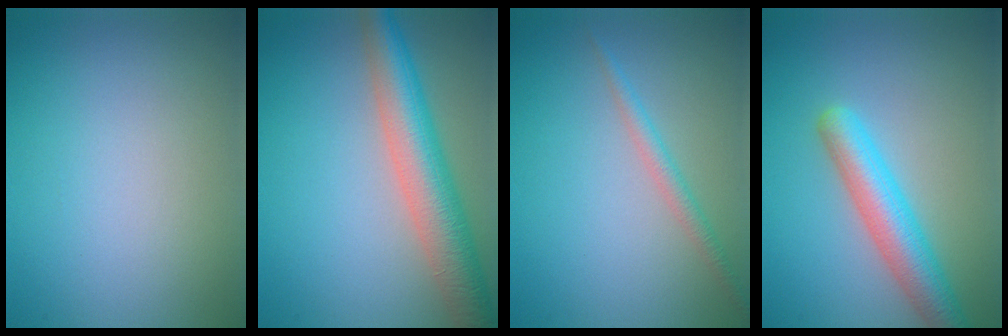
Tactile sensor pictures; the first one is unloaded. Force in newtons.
{"total": 6.8, "press": 6.8, "slide": 0.2}
{"total": 1.6, "press": 1.6, "slide": 0.1}
{"total": 4.9, "press": 4.9, "slide": 0.2}